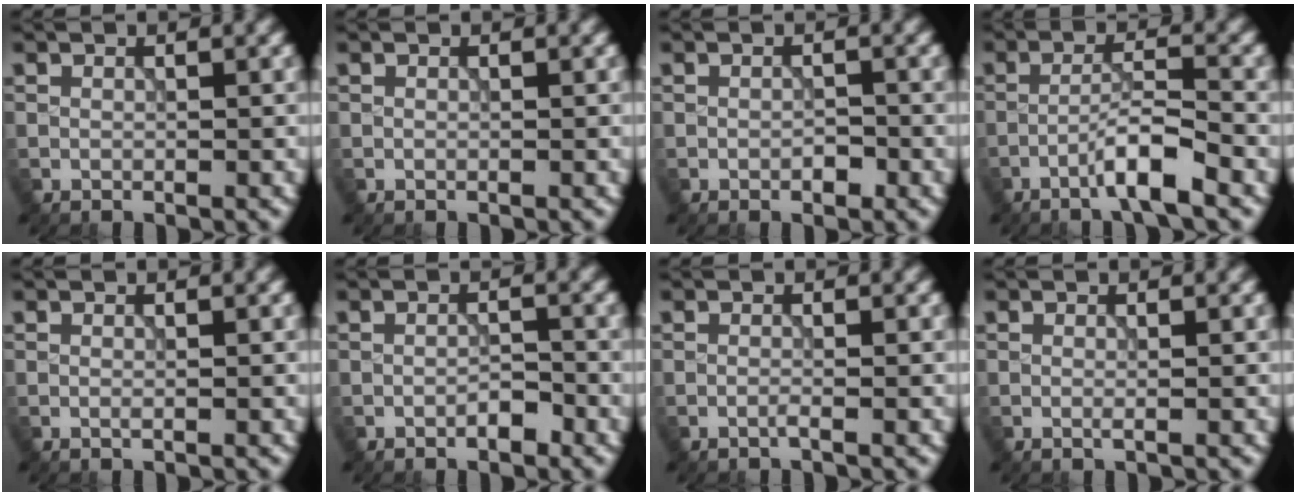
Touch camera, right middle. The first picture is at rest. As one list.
[{"total": 0.0}, {"total": 1.0, "force": [-0.5, 0.5, 0.8], "torque": [-0.011, 0.001, -0.008]}, {"total": 3.7, "force": [-2.2, 0.0, 3.0], "torque": [-0.053, 0.013, -0.049]}, {"total": 0.0}, {"total": 1.4, "force": [-0.9, 0.4, 1.0], "torque": [-0.016, 0.002, -0.016]}, {"total": 0.6, "force": [-0.3, 0.1, 0.5], "torque": [-0.009, -0.001, -0.011]}, {"total": 0.5, "force": [-0.1, 0.1, 0.5], "torque": [-0.011, -0.004, -0.003]}]